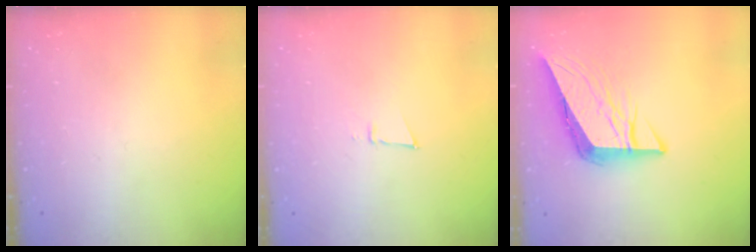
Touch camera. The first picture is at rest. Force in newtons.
{"total": 3.1, "press": 3.1, "slide": 0.7}
{"total": 9.3, "press": 9.2, "slide": 1.2}